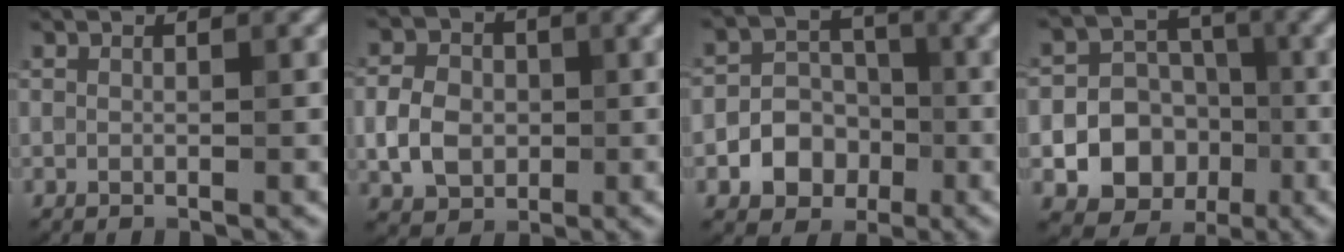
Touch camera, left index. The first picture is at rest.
{"total": 4.2, "force": [-0.5, 3.3, 2.6], "torque": [-0.053, 0.006, -0.011]}
{"total": 5.3, "force": [-1.9, 4.4, 2.1], "torque": [-0.005, 0.010, -0.053]}
{"total": 12.1, "force": [-3.1, 11.1, 3.7], "torque": [-0.069, -0.017, -0.055]}